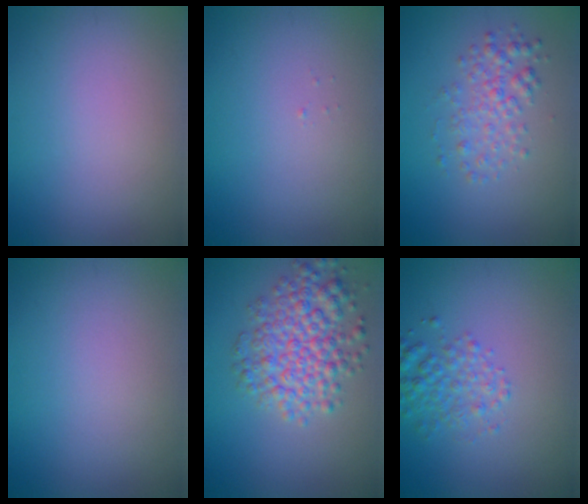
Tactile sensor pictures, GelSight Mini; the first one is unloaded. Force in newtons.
{"total": 0.0}
{"total": 2.5, "press": 2.5, "slide": 0.0}
{"total": 0.0}
{"total": 5.6, "press": 5.6, "slide": 0.1}
{"total": 2.7, "press": 2.7, "slide": 0.1}